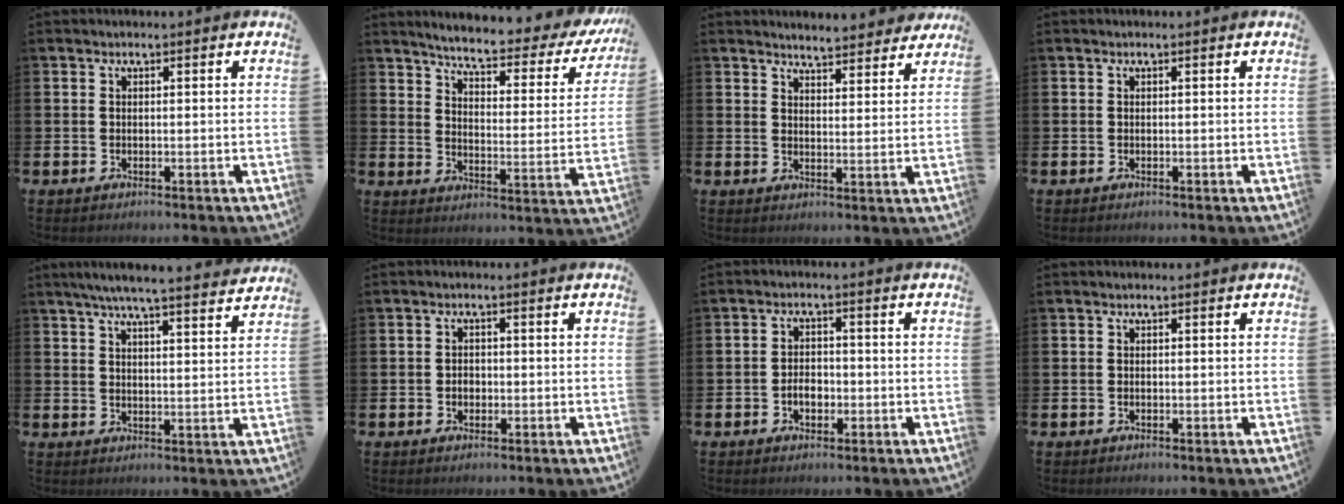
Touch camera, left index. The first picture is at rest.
{"total": 5.4, "force": [4.8, 0.7, 2.4], "torque": [-0.064, -0.040, 0.072]}
{"total": 4.8, "force": [4.8, 0.4, 0.1], "torque": [-0.007, -0.034, 0.085]}
{"total": 0.0}
{"total": 6.2, "force": [5.8, -0.1, 2.1], "torque": [-0.048, -0.029, 0.100]}
{"total": 1.5, "force": [-0.4, 1.2, 0.8], "torque": [-0.007, 0.002, -0.011]}
{"total": 2.8, "force": [-0.9, 1.9, 1.8], "torque": [-0.026, 0.000, -0.022]}
{"total": 0.0}